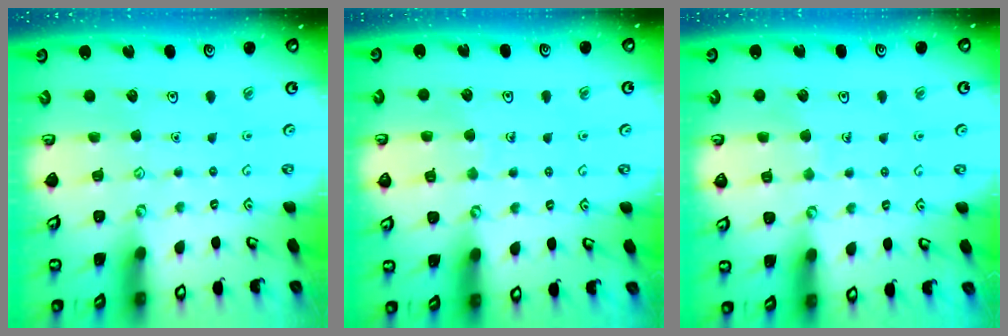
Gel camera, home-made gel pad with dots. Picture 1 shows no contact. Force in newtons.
{"total": 4.7, "press": 4.7, "slide": 0.3}
{"total": 3.4, "press": 3.4, "slide": 0.1}